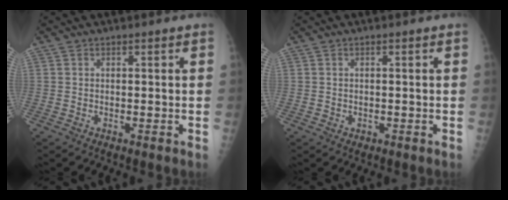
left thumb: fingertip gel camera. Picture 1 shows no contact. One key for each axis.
{"total": 1.2, "fx": -0.3, "fy": 1.1, "fz": 0.4, "tx": -0.005, "ty": 0.001, "tz": -0.002}